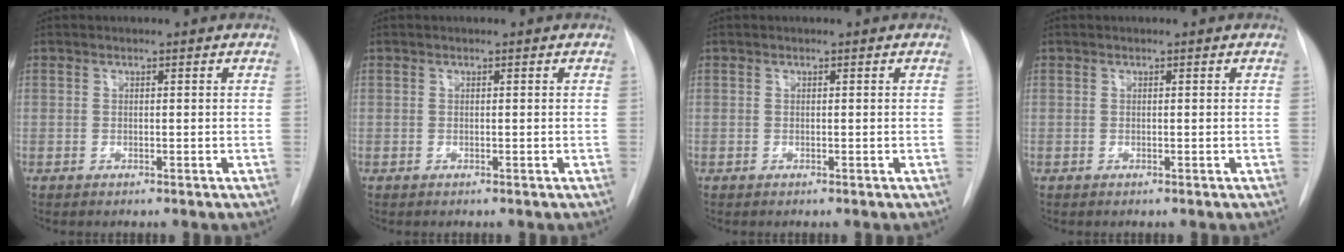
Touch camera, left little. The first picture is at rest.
{"total": 0.0}
{"total": 0.0}
{"total": 0.0}